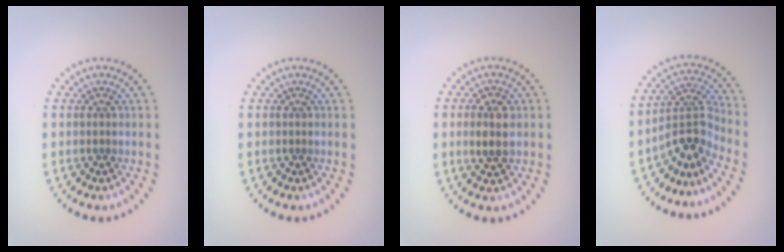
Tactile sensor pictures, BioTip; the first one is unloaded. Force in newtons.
{"total": 0.0}
{"total": 2.7, "press": 2.7, "slide": 0.4}
{"total": 3.7, "press": 2.5, "slide": 2.8}